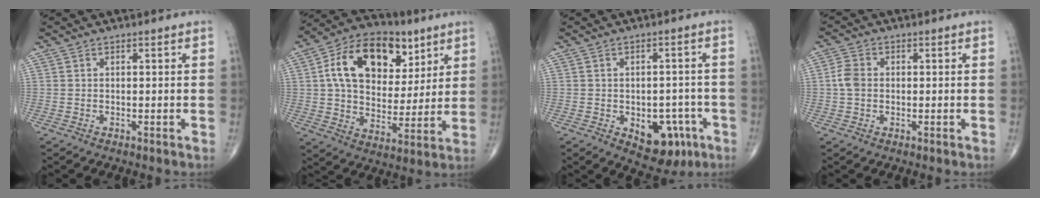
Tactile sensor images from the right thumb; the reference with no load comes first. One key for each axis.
{"total": 19.6, "fx": 7.0, "fy": 12.9, "fz": 13.0, "tx": -0.187, "ty": -0.007, "tz": 0.115}
{"total": 9.8, "fx": -3.9, "fy": 6.1, "fz": 6.6, "tx": -0.046, "ty": 0.022, "tz": -0.039}
{"total": 3.7, "fx": 0.0, "fy": 2.8, "fz": 2.4, "tx": -0.049, "ty": 0.008, "tz": -0.007}